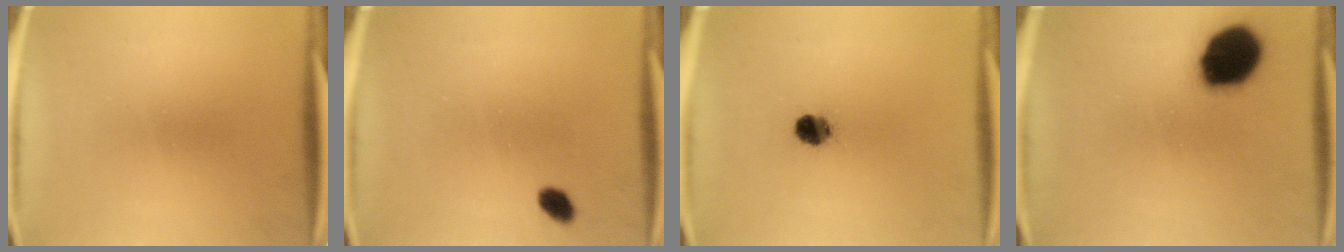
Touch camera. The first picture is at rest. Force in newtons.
{"total": 2.4}
{"total": 4.9}
{"total": 17.3}